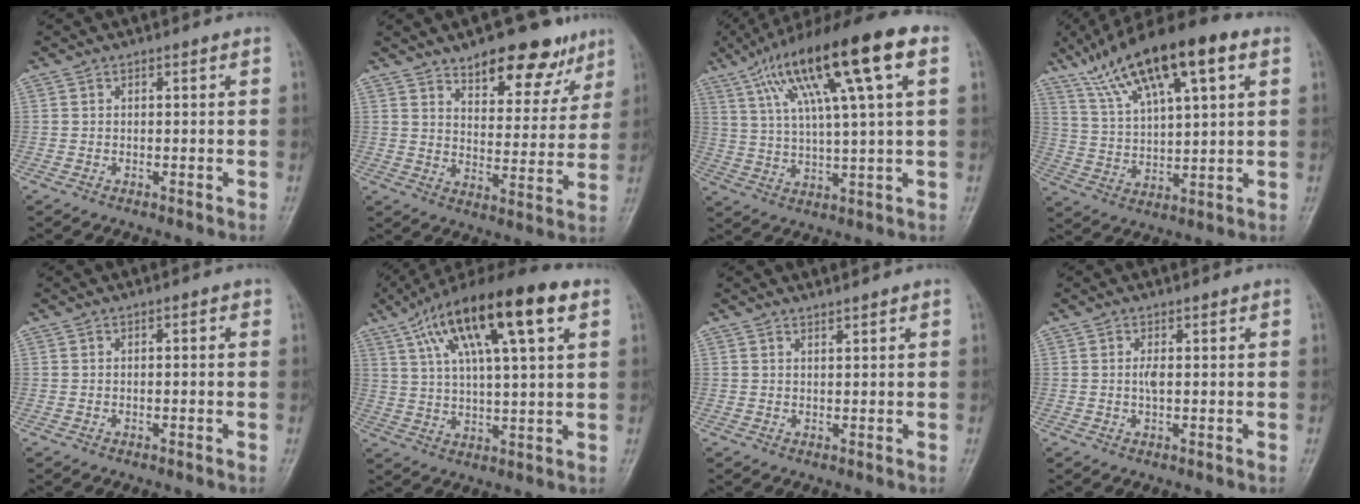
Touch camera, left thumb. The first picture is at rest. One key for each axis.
{"total": 14.9, "fx": 10.1, "fy": 6.8, "fz": 8.7, "tx": -0.059, "ty": -0.055, "tz": 0.146}
{"total": 21.3, "fx": 8.6, "fy": 4.3, "fz": 19.0, "tx": -0.330, "ty": 0.020, "tz": 0.140}
{"total": 19.5, "fx": 10.1, "fy": 6.2, "fz": 15.5, "tx": -0.252, "ty": -0.005, "tz": 0.179}
{"total": 0.7, "fx": 0.0, "fy": 0.2, "fz": 0.7, "tx": -0.011, "ty": 0.003, "tz": 0.001}
{"total": 20.4, "fx": 9.5, "fy": 5.2, "fz": 17.3, "tx": -0.296, "ty": 0.009, "tz": 0.160}
{"total": 0.9, "fx": 0.9, "fy": -0.1, "fz": 0.2, "tx": -0.003, "ty": -0.009, "tz": 0.017}
{"total": 1.4, "fx": 0.2, "fy": 0.4, "fz": 1.3, "tx": -0.030, "ty": -0.001, "tz": 0.006}